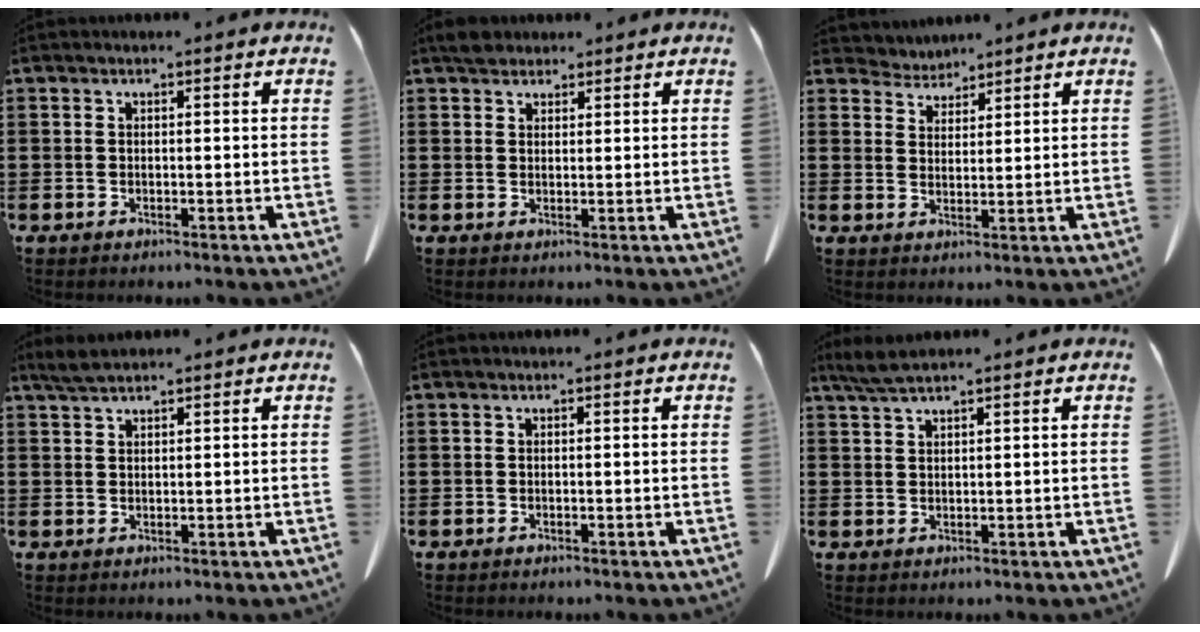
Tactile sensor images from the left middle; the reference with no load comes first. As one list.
[{"total": 2.8, "force": [2.3, 1.3, 0.8], "torque": [-0.015, 0.003, 0.044]}, {"total": 3.2, "force": [3.0, 0.9, -0.5], "torque": [-0.005, -0.010, 0.055]}, {"total": 2.3, "force": [1.9, 0.4, 1.3], "torque": [-0.030, 0.001, 0.037]}, {"total": 0.0}, {"total": 2.9, "force": [2.2, 0.3, 1.8], "torque": [-0.040, 0.001, 0.042]}]